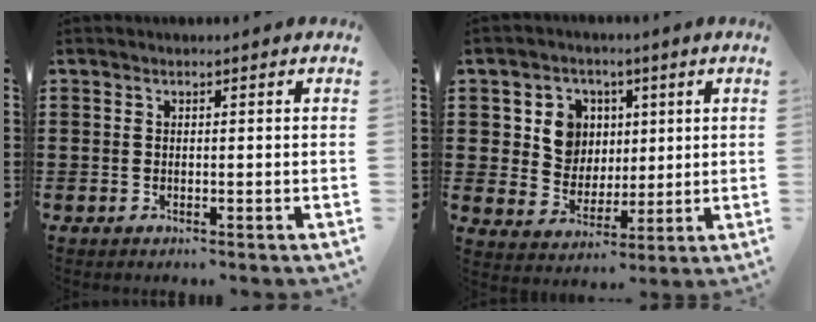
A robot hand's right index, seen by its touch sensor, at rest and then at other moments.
{"total": 7.5, "force": [2.2, 6.8, 2.4], "torque": [-0.066, 0.015, 0.038]}